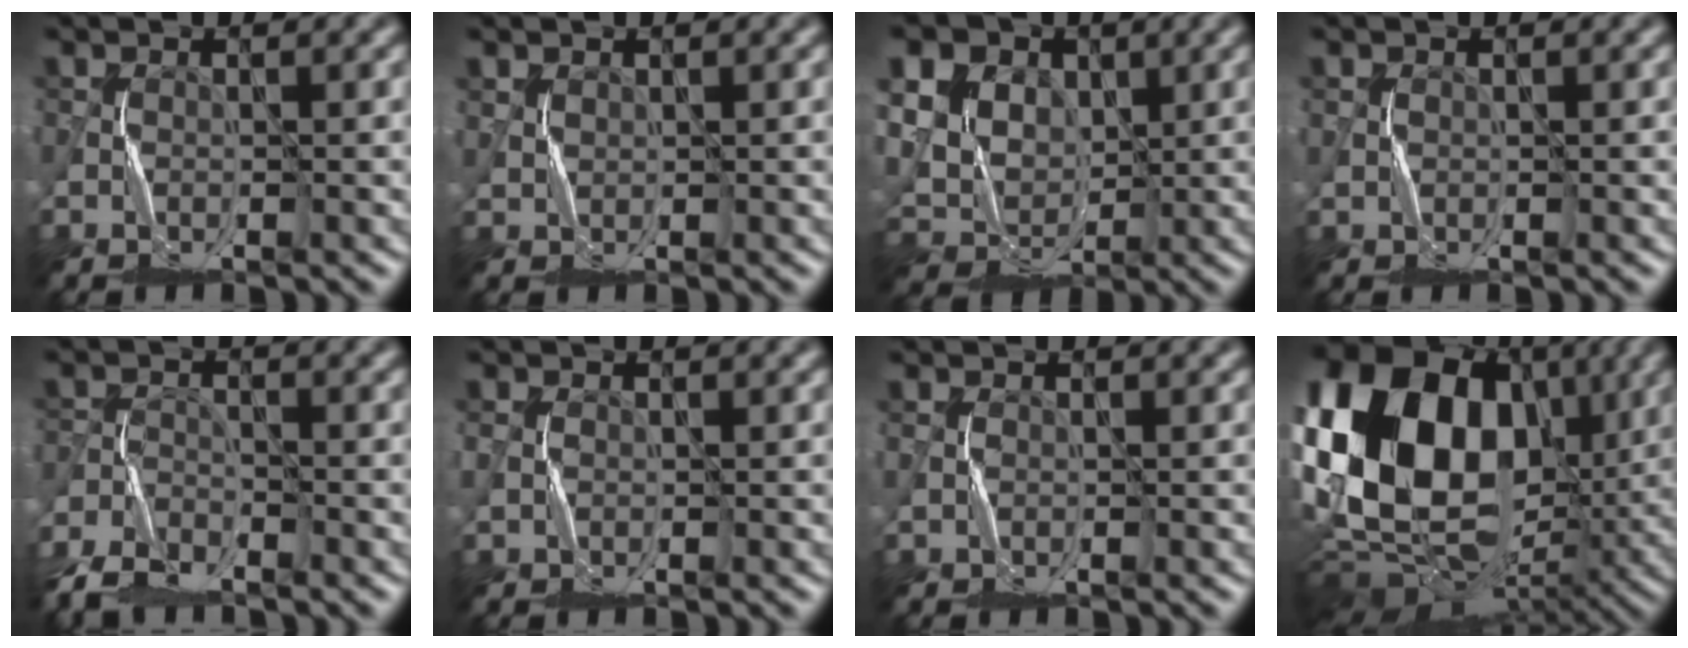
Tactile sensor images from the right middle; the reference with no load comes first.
{"total": 1.1, "force": [0.9, 0.5, 0.1], "torque": [-0.006, -0.002, 0.022]}
{"total": 16.5, "force": [6.6, 12.7, 8.1], "torque": [-0.193, 0.035, 0.108]}
{"total": 0.5, "force": [0.1, 0.5, 0.0], "torque": [0.003, 0.000, 0.003]}
{"total": 5.3, "force": [-4.3, 2.0, 2.4], "torque": [-0.051, -0.010, -0.096]}
{"total": 1.1, "force": [-0.1, 0.9, 0.5], "torque": [-0.011, -0.001, -0.003]}
{"total": 0.6, "force": [0.0, 0.5, 0.3], "torque": [-0.007, 0.000, 0.000]}
{"total": 21.5, "force": [3.1, 15.5, 14.5], "torque": [-0.282, 0.015, 0.059]}